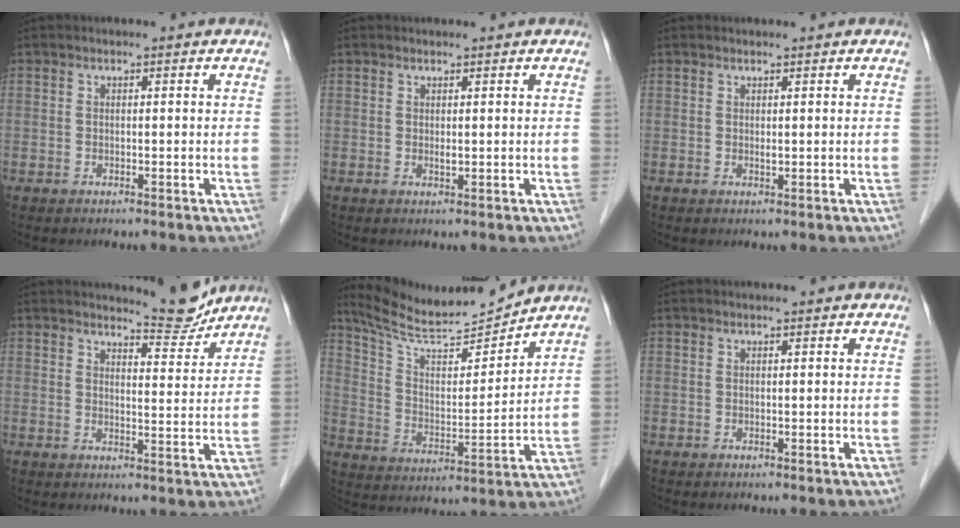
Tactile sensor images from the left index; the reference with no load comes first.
{"total": 0.8, "force": [0.4, 0.2, 0.6], "torque": [-0.012, -0.002, 0.007]}
{"total": 0.6, "force": [0.3, 0.2, 0.4], "torque": [-0.009, -0.002, 0.005]}
{"total": 5.1, "force": [5.1, 0.1, 0.5], "torque": [-0.016, -0.025, 0.067]}
{"total": 11.2, "force": [11.0, -0.5, 2.2], "torque": [-0.050, -0.003, 0.204]}
{"total": 0.8, "force": [0.8, 0.0, 0.2], "torque": [-0.007, 0.009, 0.013]}